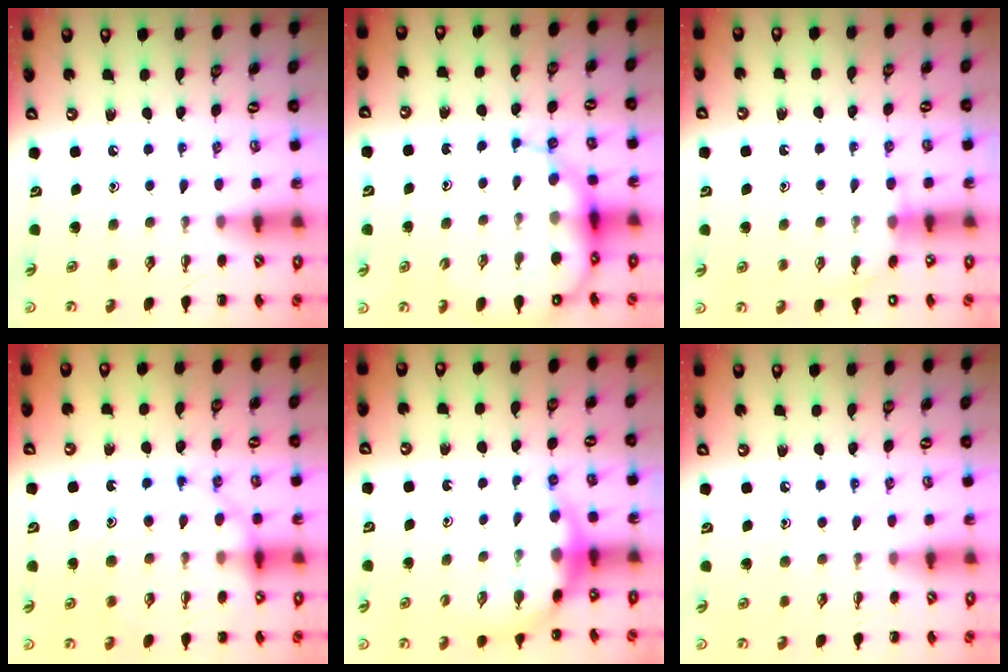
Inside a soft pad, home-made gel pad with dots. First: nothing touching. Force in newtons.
{"total": 10.3, "press": 9.9, "slide": 2.8}
{"total": 6.9, "press": 6.7, "slide": 1.4}
{"total": 13.3, "press": 13.2, "slide": 1.6}
{"total": 6.7, "press": 6.6, "slide": 1.2}
{"total": 8.0, "press": 7.8, "slide": 1.8}